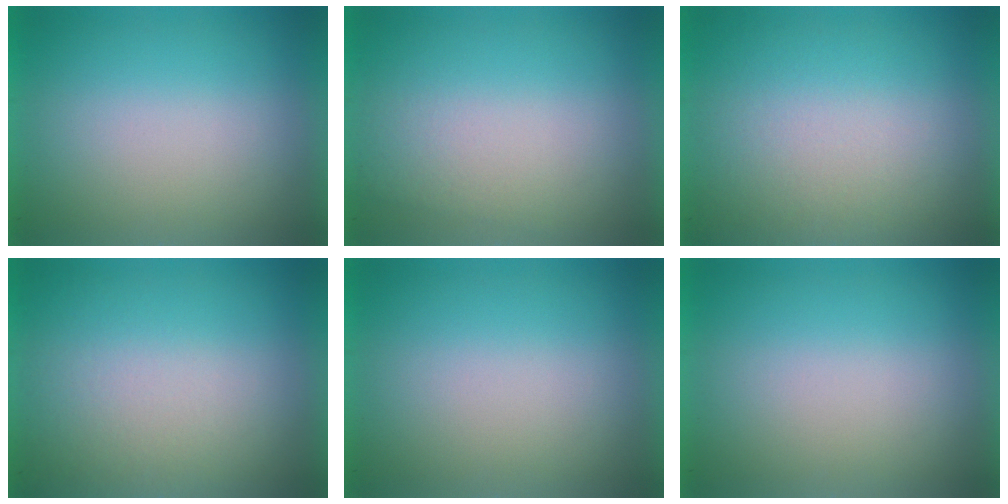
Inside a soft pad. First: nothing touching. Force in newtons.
{"total": 1.1}
{"total": 2.7}
{"total": 2.3}
{"total": 0.0}
{"total": 0.0}